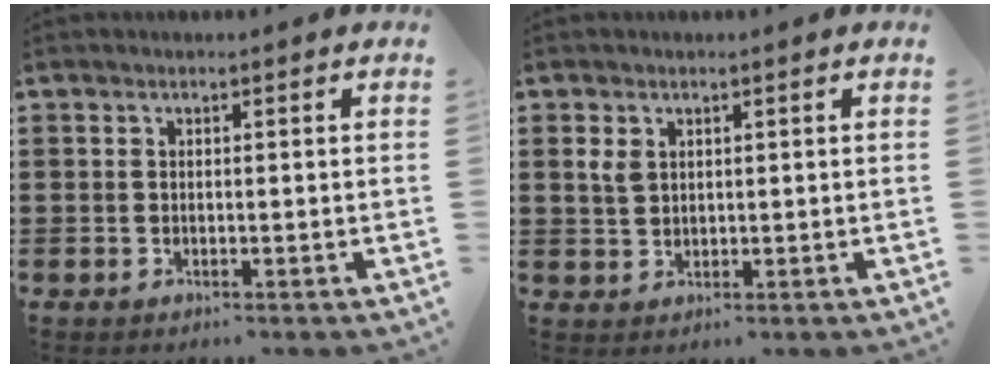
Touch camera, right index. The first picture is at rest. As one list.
[{"total": 2.6, "force": [1.0, 1.8, 1.6], "torque": [-0.045, 0.005, 0.015]}]